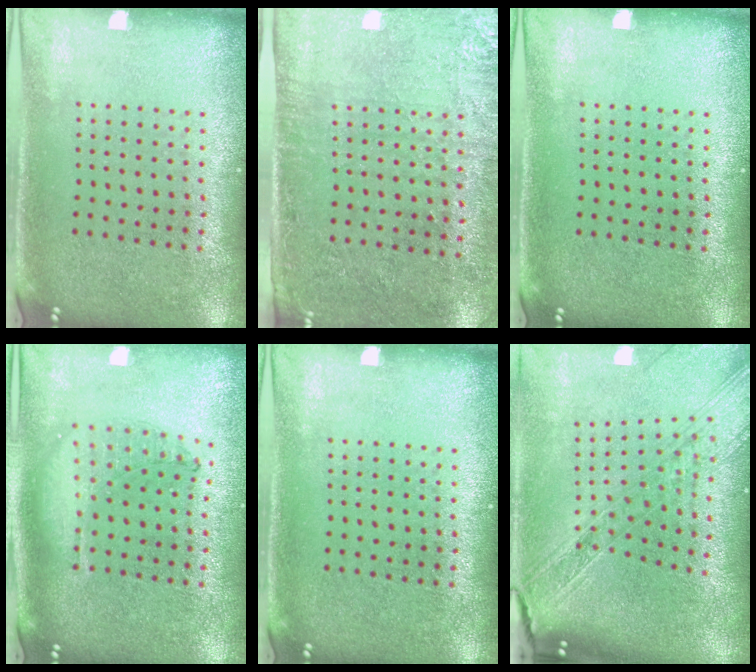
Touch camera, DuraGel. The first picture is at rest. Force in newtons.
{"total": 2.9, "press": 2.5, "slide": 1.5}
{"total": 0.0}
{"total": 1.1, "press": 1.0, "slide": 0.2}
{"total": 0.0}
{"total": 2.6, "press": 2.2, "slide": 1.5}